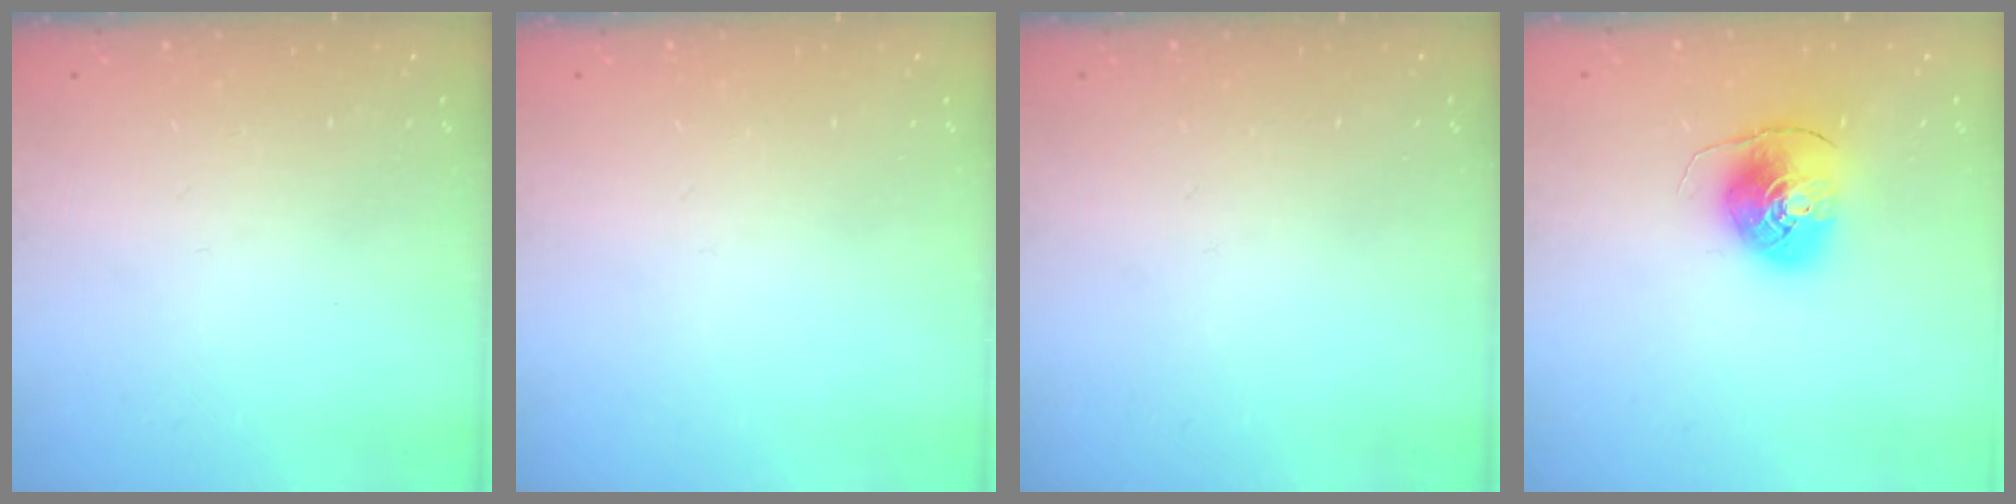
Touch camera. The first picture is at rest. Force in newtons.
{"total": 0.0}
{"total": 0.0}
{"total": 8.1, "press": 8.1, "slide": 0.6}